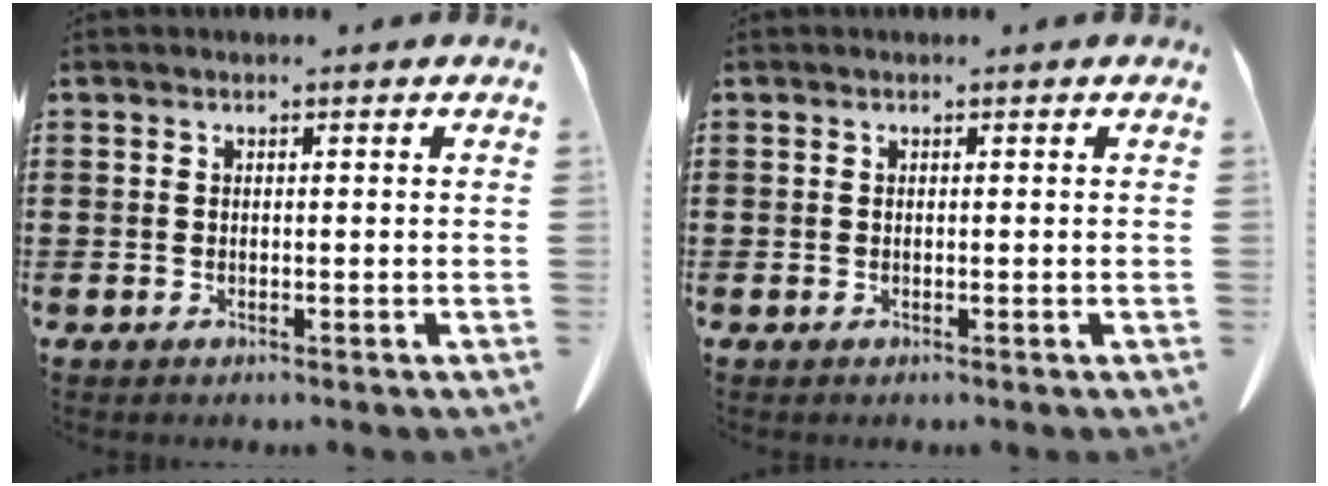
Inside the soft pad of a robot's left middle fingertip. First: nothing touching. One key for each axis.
{"total": 0.0}